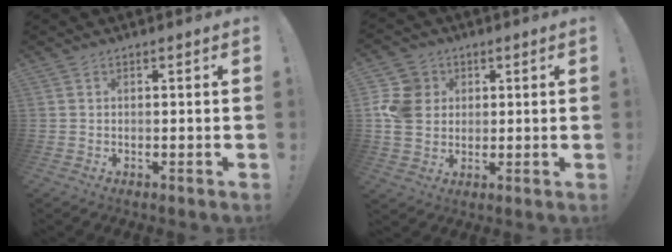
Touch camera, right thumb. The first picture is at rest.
{"total": 10.8, "force": [1.3, 9.5, 5.0], "torque": [-0.101, 0.003, 0.028]}